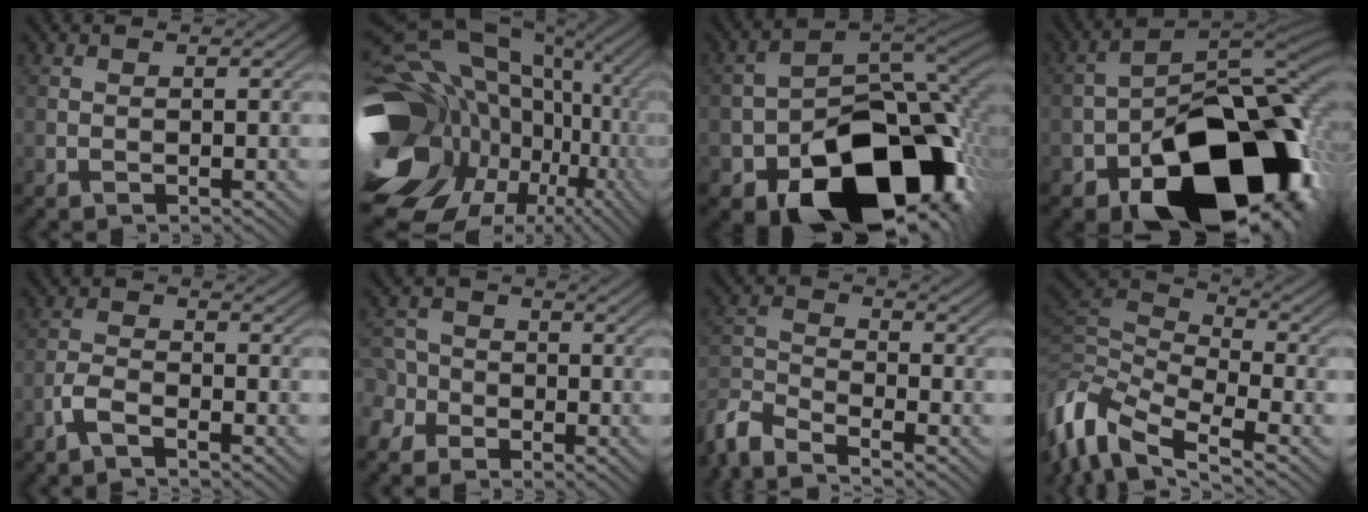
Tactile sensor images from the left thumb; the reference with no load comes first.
{"total": 21.7, "force": [-3.6, 16.9, 13.1], "torque": [-0.293, -0.014, -0.046]}
{"total": 19.8, "force": [-9.7, 12.0, 12.4], "torque": [-0.176, -0.055, -0.143]}
{"total": 20.9, "force": [-9.7, 11.9, 14.2], "torque": [-0.193, -0.039, -0.137]}
{"total": 3.0, "force": [-2.2, 0.8, 1.8], "torque": [-0.043, 0.002, -0.055]}
{"total": 4.8, "force": [-2.4, 3.8, 1.7], "torque": [-0.042, 0.000, -0.063]}
{"total": 7.0, "force": [-5.9, 1.8, 3.4], "torque": [-0.080, -0.014, -0.131]}
{"total": 12.0, "force": [-5.3, 5.3, 9.3], "torque": [-0.221, -0.004, -0.111]}